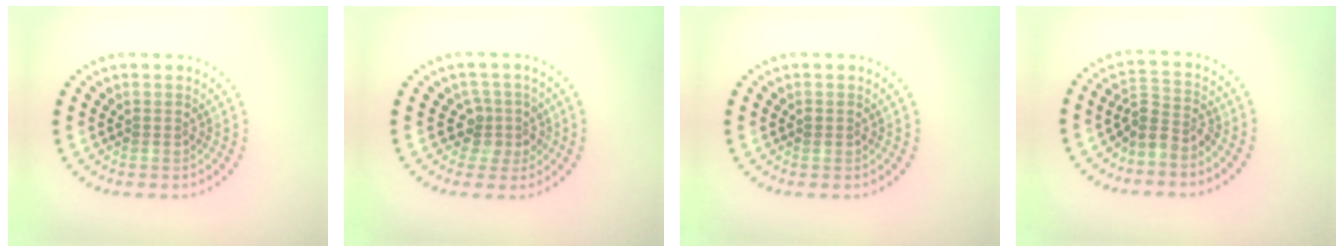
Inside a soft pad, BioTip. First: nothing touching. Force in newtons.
{"total": 2.5, "press": 1.9, "slide": 1.6}
{"total": 0.7, "press": 0.7, "slide": 0.1}
{"total": 2.5, "press": 1.9, "slide": 1.7}